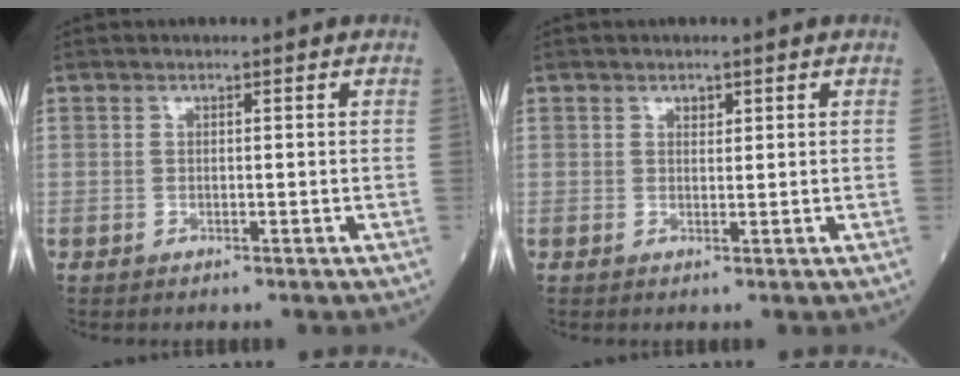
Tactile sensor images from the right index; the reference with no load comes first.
{"total": 1.1, "force": [0.8, 0.6, 0.6], "torque": [-0.006, -0.003, 0.011]}